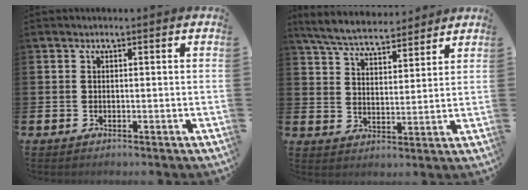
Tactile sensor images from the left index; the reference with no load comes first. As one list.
[{"total": 6.1, "force": [5.9, 1.1, 1.3], "torque": [-0.045, -0.032, 0.104]}]